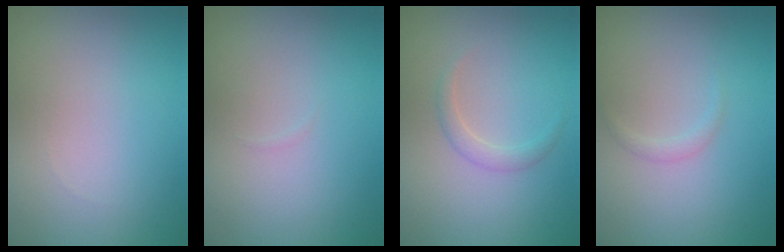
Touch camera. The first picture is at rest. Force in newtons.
{"total": 0.0}
{"total": 0.7, "press": 0.7, "slide": 0.1}
{"total": 0.7, "press": 0.7, "slide": 0.0}